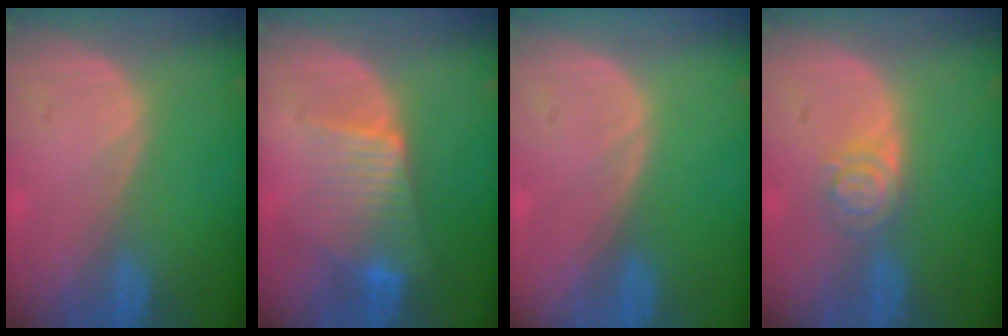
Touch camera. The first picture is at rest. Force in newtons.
{"total": 6.6, "press": 6.2, "slide": 2.4}
{"total": 0.0}
{"total": 4.1, "press": 3.8, "slide": 1.7}